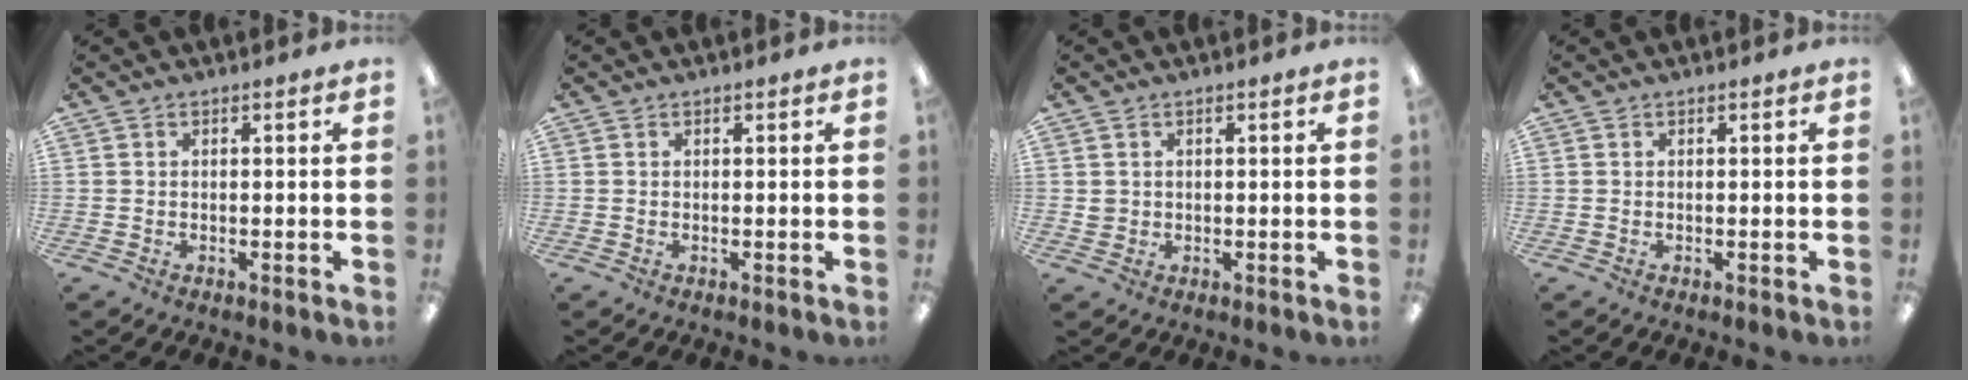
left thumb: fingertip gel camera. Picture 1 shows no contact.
{"total": 0.0}
{"total": 1.9, "force": [0.5, 1.8, 0.3], "torque": [0.000, 0.000, 0.007]}
{"total": 0.0}